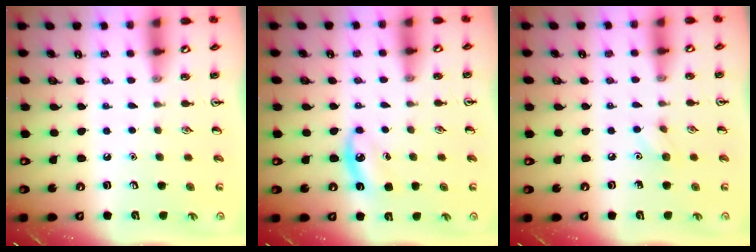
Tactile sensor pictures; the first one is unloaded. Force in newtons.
{"total": 6.0, "press": 5.6, "slide": 2.0}
{"total": 5.4, "press": 5.1, "slide": 1.7}